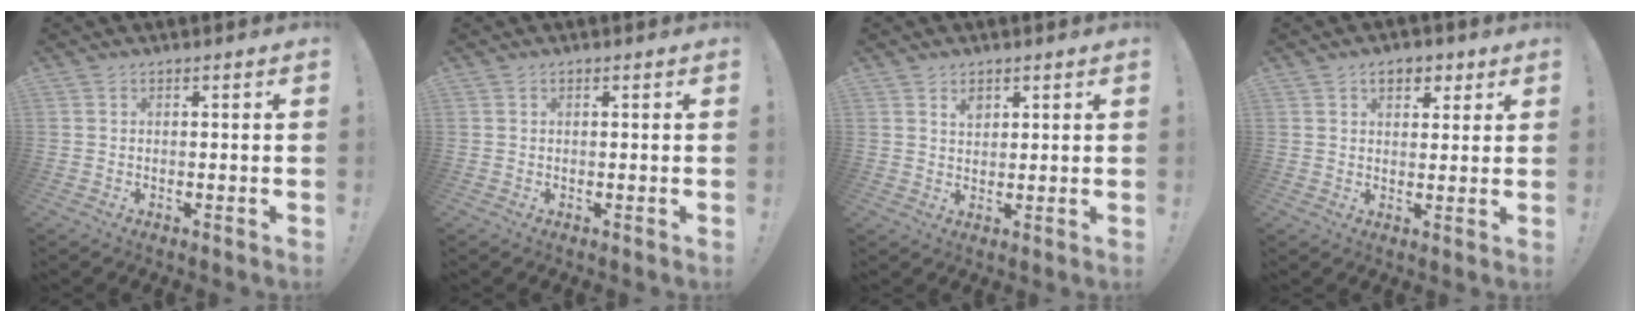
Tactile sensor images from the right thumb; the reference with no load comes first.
{"total": 0.0}
{"total": 2.9, "force": [1.9, 1.8, 1.3], "torque": [-0.013, -0.008, 0.032]}
{"total": 5.7, "force": [2.8, 3.8, 3.1], "torque": [-0.040, 0.000, 0.048]}